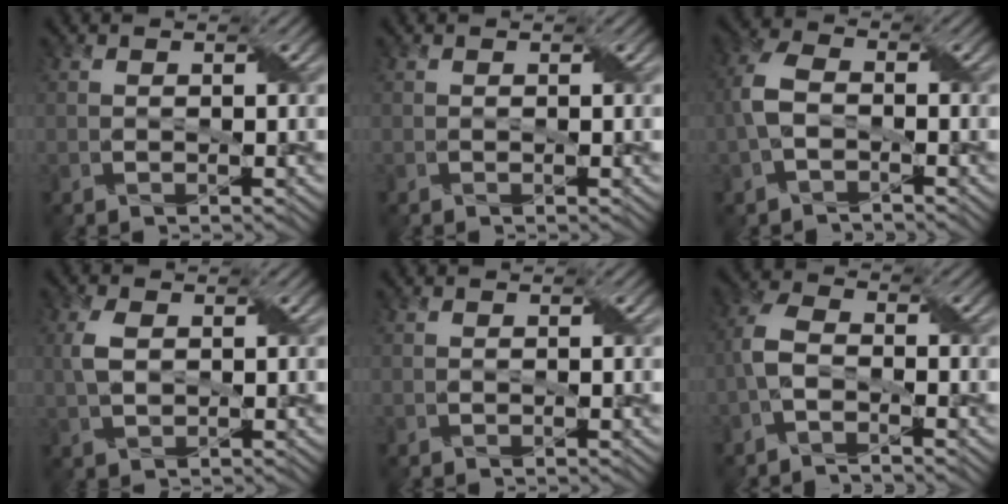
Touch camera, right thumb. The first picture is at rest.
{"total": 0.0}
{"total": 5.1, "force": [-1.3, 3.2, 3.7], "torque": [-0.101, 0.005, -0.033]}
{"total": 3.4, "force": [0.6, 2.0, 2.7], "torque": [-0.070, 0.005, 0.011]}
{"total": 0.0}
{"total": 4.3, "force": [-2.0, 2.1, 3.2], "torque": [-0.082, 0.008, -0.049]}